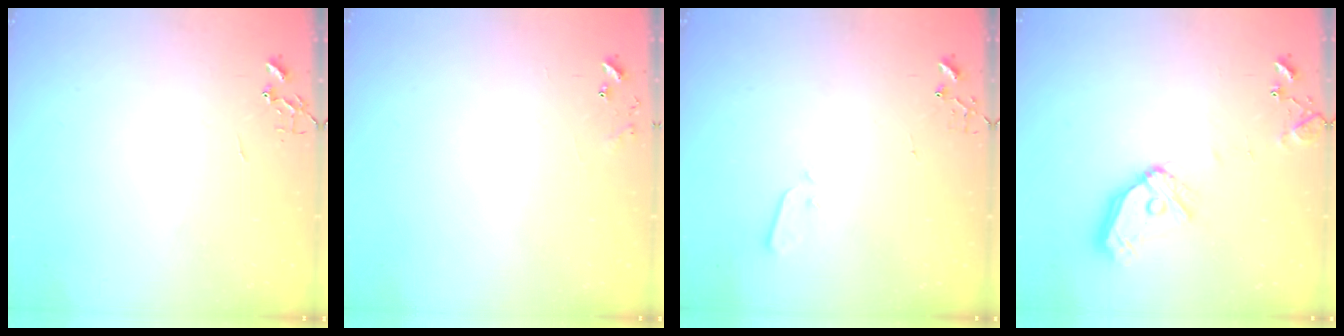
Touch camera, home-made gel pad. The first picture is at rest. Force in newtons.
{"total": 7.0, "press": 7.0, "slide": 0.5}
{"total": 2.1, "press": 2.0, "slide": 0.4}
{"total": 13.4, "press": 13.2, "slide": 2.1}